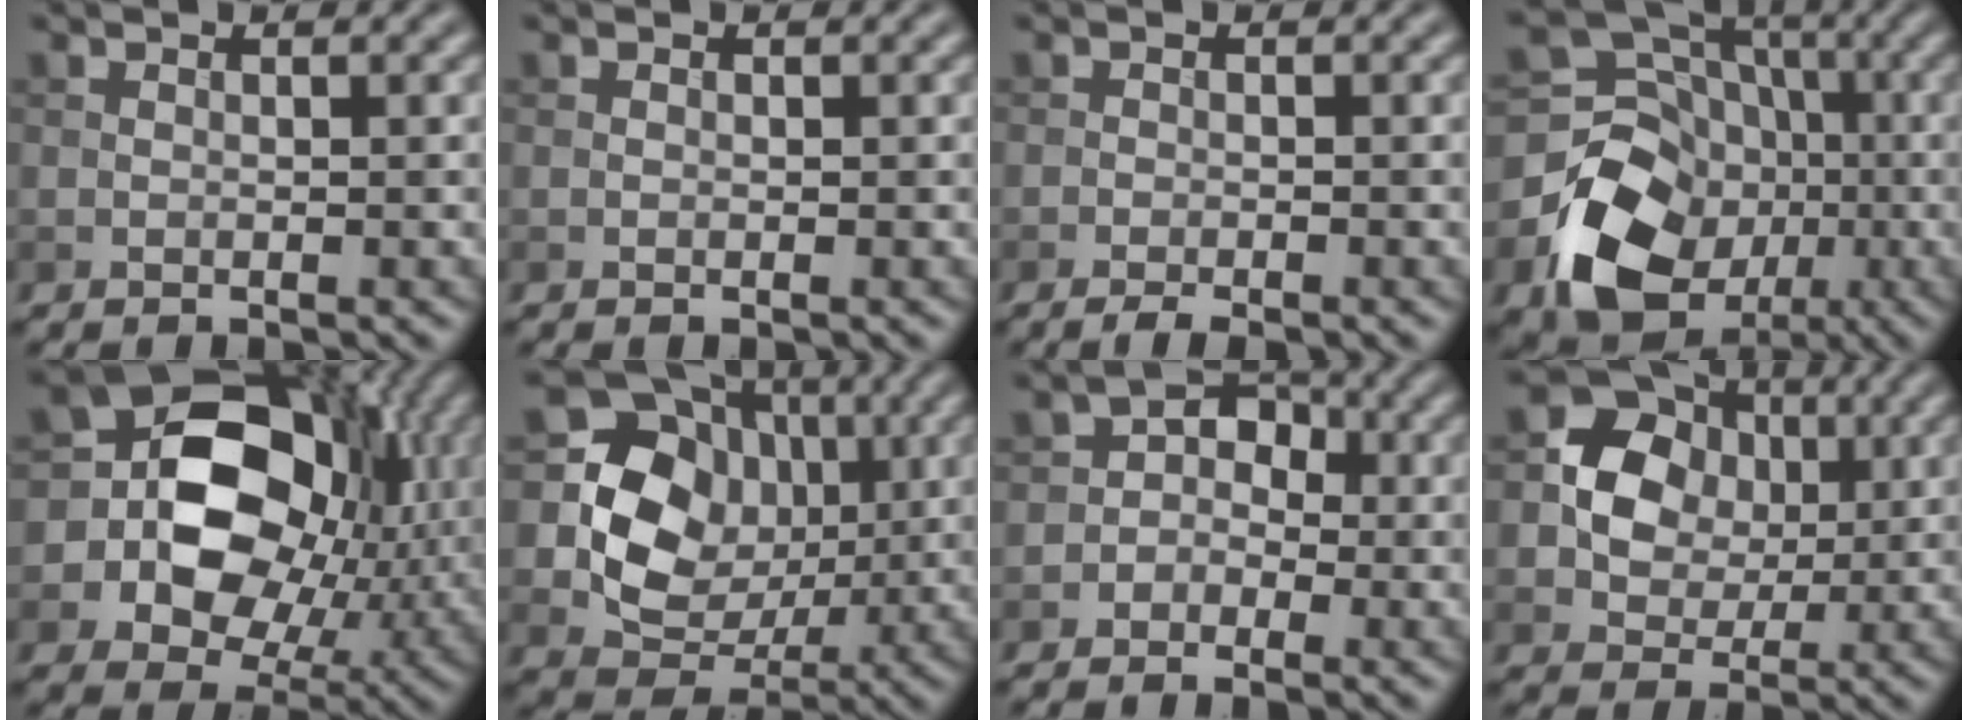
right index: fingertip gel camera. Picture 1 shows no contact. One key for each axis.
{"total": 0.0}
{"total": 1.6, "fx": -1.2, "fy": 0.4, "fz": 0.9, "tx": -0.016, "ty": -0.002, "tz": -0.025}
{"total": 13.0, "fx": -4.4, "fy": 10.7, "fz": 5.9, "tx": -0.095, "ty": -0.032, "tz": -0.071}
{"total": 14.7, "fx": 1.4, "fy": 11.7, "fz": 8.8, "tx": -0.153, "ty": 0.006, "tz": 0.023}
{"total": 9.5, "fx": 0.7, "fy": 8.2, "fz": 4.9, "tx": -0.064, "ty": -0.005, "tz": 0.000}
{"total": 2.9, "fx": -0.8, "fy": 2.4, "fz": 1.3, "tx": 0.010, "ty": 0.010, "tz": -0.027}
{"total": 9.5, "fx": 2.1, "fy": 8.4, "fz": 4.1, "tx": -0.069, "ty": 0.025, "tz": 0.035}